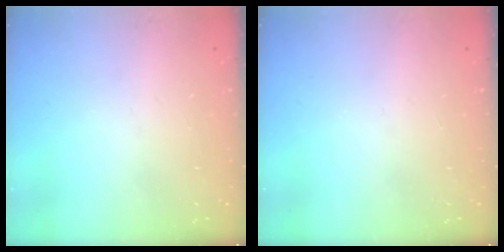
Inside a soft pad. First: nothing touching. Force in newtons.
{"total": 0.0}